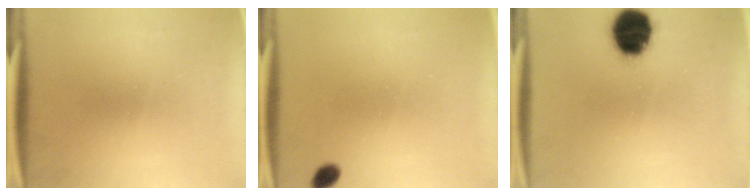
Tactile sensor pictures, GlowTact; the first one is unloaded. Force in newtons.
{"total": 2.1}
{"total": 12.8}